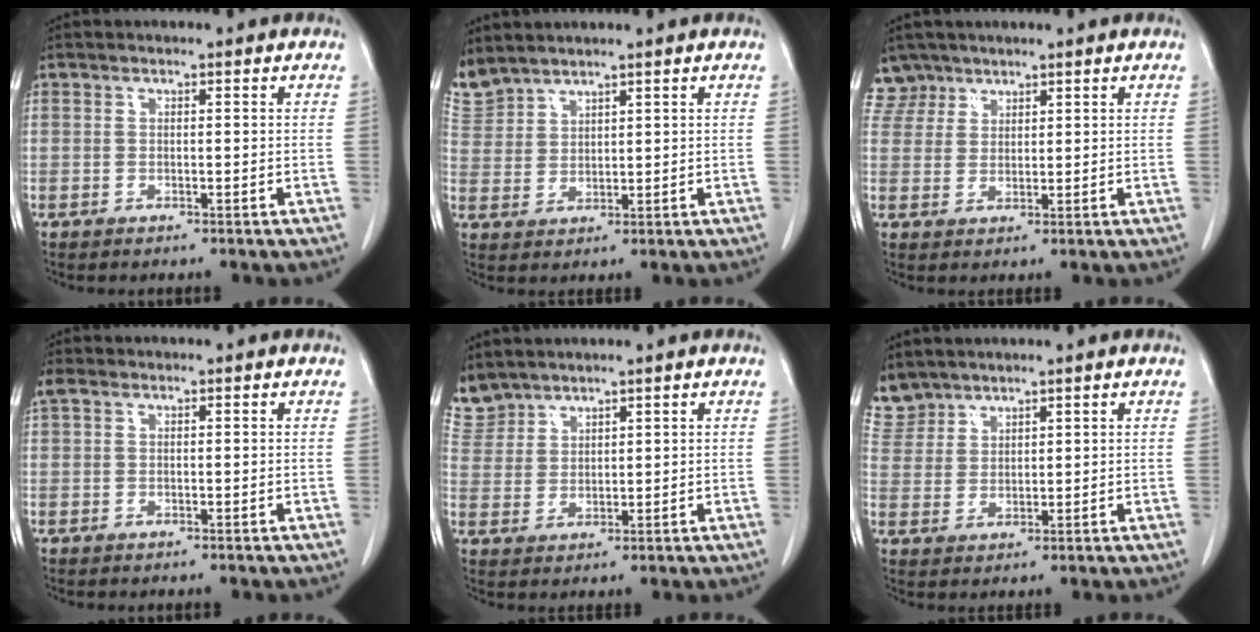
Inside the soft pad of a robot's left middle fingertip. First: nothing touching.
{"total": 4.8, "force": [4.7, 0.8, 0.3], "torque": [-0.022, 0.010, 0.107]}
{"total": 3.6, "force": [3.0, 1.9, -0.7], "torque": [0.019, 0.004, 0.060]}
{"total": 1.4, "force": [0.9, 0.8, 0.8], "torque": [-0.024, 0.024, 0.021]}
{"total": 4.8, "force": [4.6, 1.2, -0.2], "torque": [-0.007, 0.006, 0.106]}
{"total": 5.0, "force": [4.6, 1.7, -0.2], "torque": [-0.001, 0.006, 0.105]}